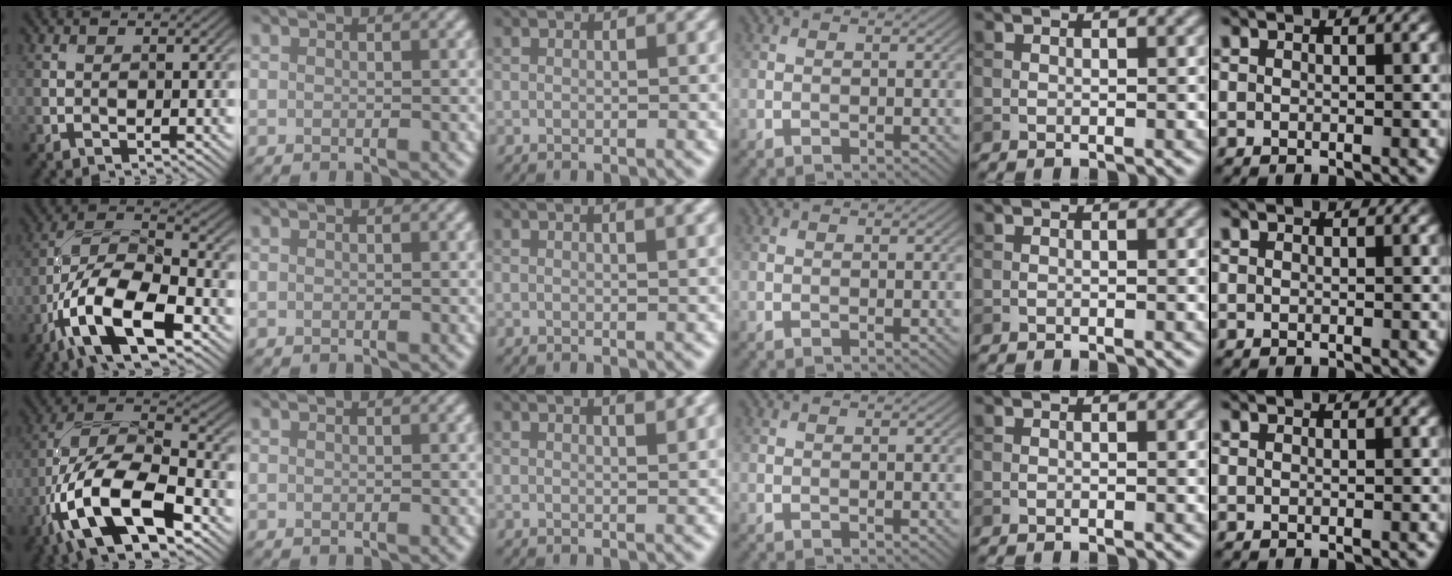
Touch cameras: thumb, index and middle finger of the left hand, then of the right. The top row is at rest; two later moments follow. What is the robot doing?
{"motion": "screw", "object": "medicine bottle"}